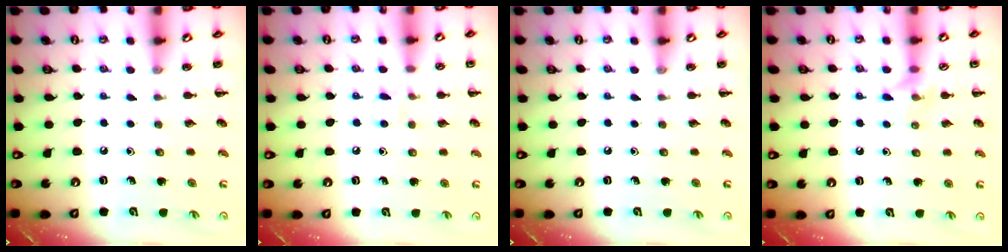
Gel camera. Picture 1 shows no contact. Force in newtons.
{"total": 3.8, "press": 3.7, "slide": 1.2}
{"total": 0.0}
{"total": 7.9, "press": 7.7, "slide": 1.6}